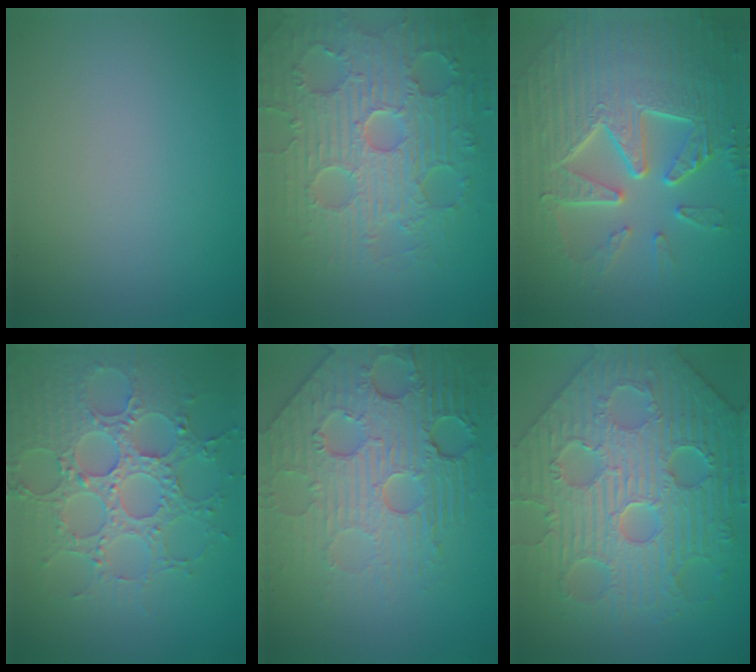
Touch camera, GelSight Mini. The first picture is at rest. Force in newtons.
{"total": 8.9, "press": 6.5, "slide": 6.0}
{"total": 9.8, "press": 6.6, "slide": 7.2}
{"total": 6.5, "press": 5.5, "slide": 3.4}
{"total": 8.6, "press": 5.9, "slide": 6.2}
{"total": 10.1, "press": 7.9, "slide": 6.2}